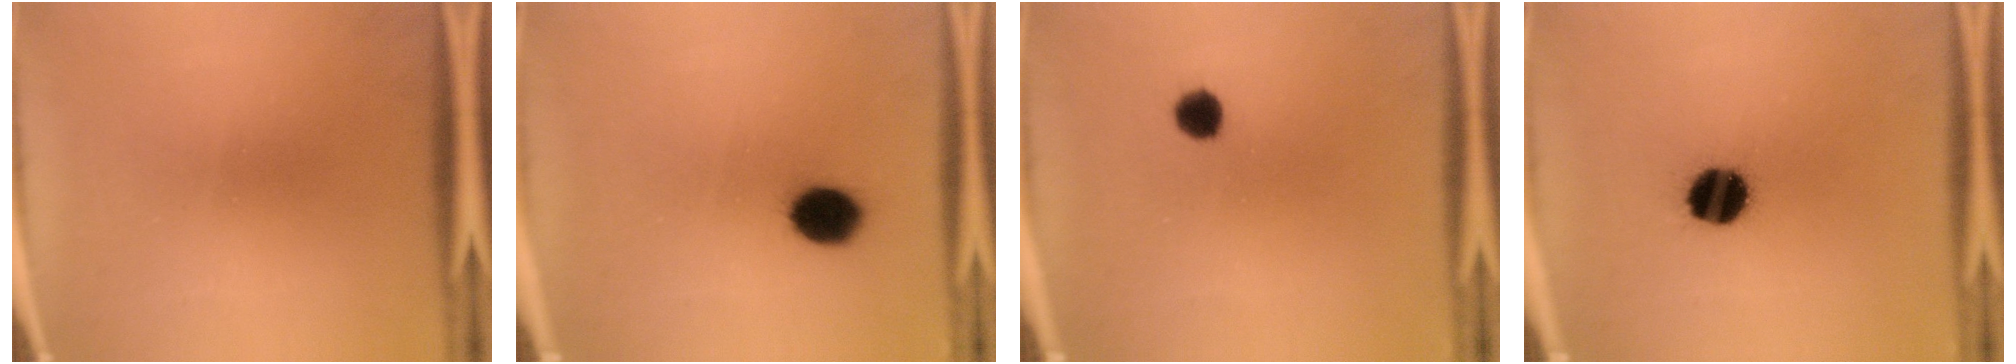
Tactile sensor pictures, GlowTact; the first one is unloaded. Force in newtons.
{"total": 8.3}
{"total": 2.8}
{"total": 11.7}